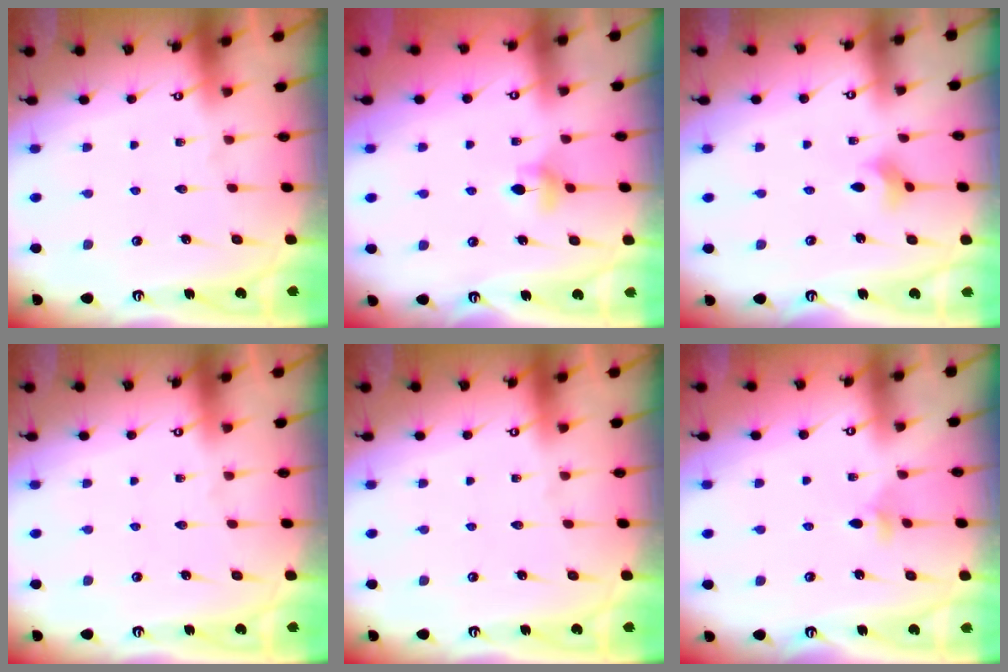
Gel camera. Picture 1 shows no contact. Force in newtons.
{"total": 5.0, "press": 4.9, "slide": 0.9}
{"total": 3.3, "press": 3.3, "slide": 0.6}
{"total": 0.0}
{"total": 0.0}
{"total": 3.5, "press": 3.4, "slide": 0.7}